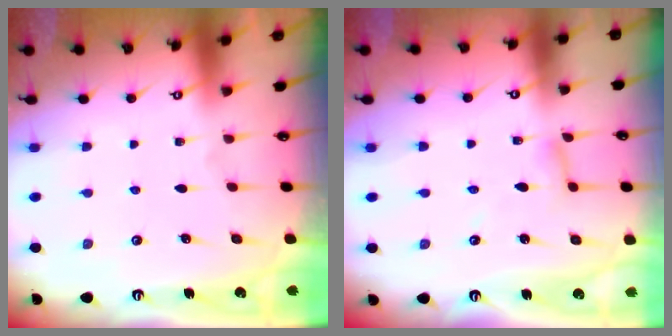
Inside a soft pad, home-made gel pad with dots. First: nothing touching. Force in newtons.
{"total": 2.8, "press": 2.8, "slide": 0.2}